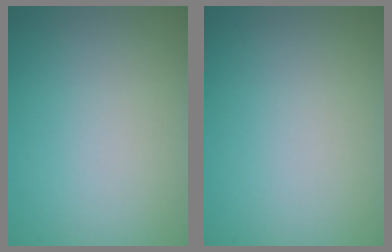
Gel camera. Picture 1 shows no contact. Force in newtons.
{"total": 0.0}